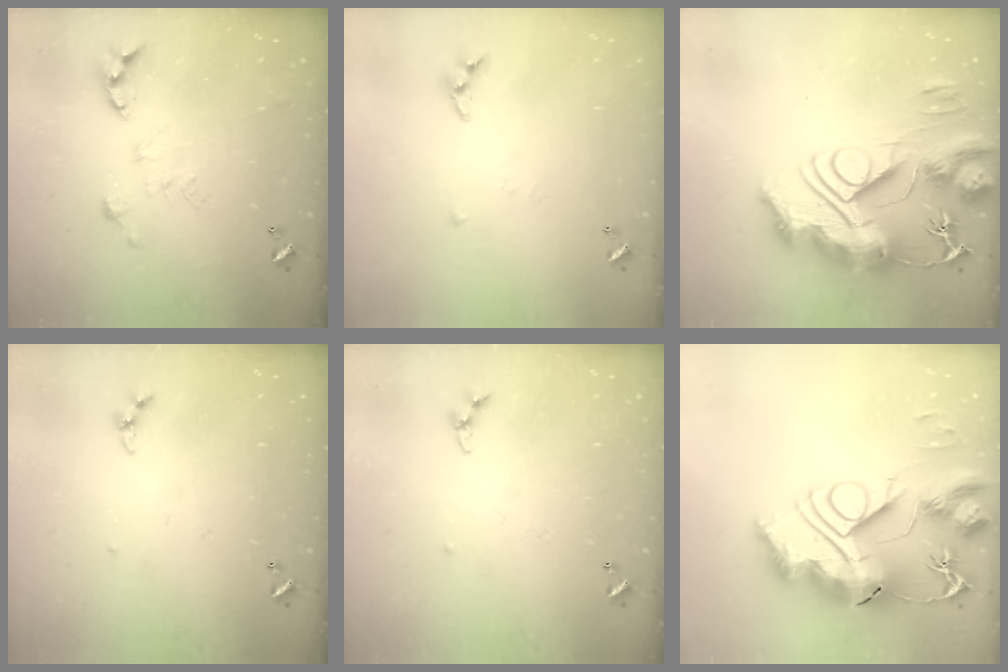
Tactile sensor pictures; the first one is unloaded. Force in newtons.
{"total": 4.6, "press": 4.5, "slide": 0.5}
{"total": 0.5, "press": 0.5, "slide": 0.0}
{"total": 3.5, "press": 3.4, "slide": 0.4}
{"total": 4.0, "press": 3.9, "slide": 0.5}
{"total": 0.7, "press": 0.7, "slide": 0.0}